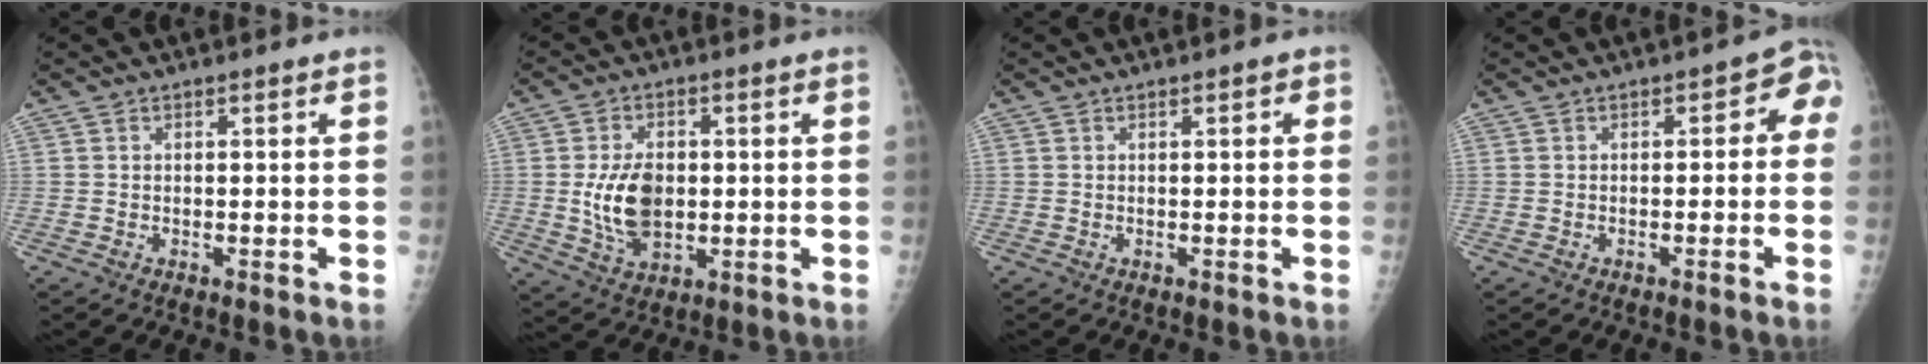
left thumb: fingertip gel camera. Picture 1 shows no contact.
{"total": 9.8, "force": [-0.3, 6.4, 7.5], "torque": [-0.119, -0.005, 0.002]}
{"total": 1.1, "force": [0.2, 0.6, 0.9], "torque": [-0.005, 0.004, -0.002]}
{"total": 4.3, "force": [-1.4, 2.7, 3.0], "torque": [-0.011, 0.033, -0.026]}